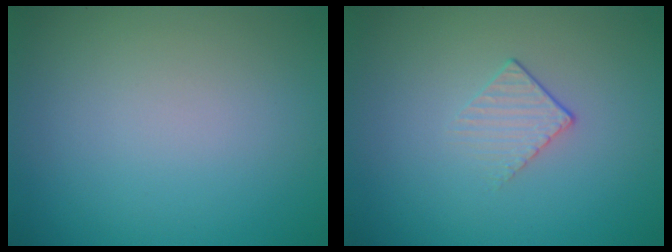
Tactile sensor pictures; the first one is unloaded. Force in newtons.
{"total": 1.3, "press": 0.7, "slide": 1.1}